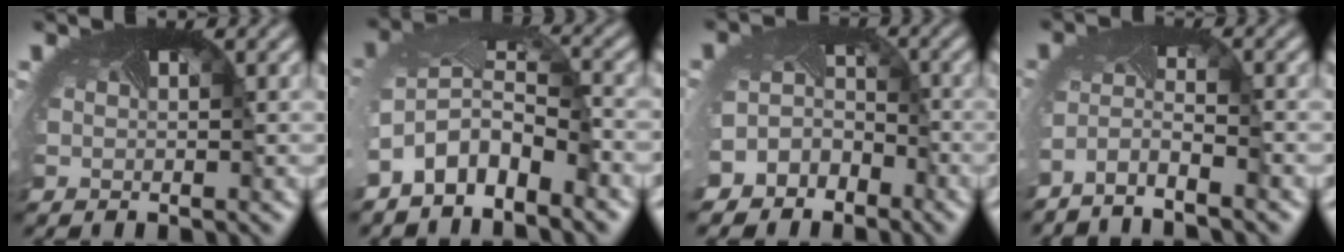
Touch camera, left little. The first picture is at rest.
{"total": 5.5, "force": [-3.5, 2.6, 3.3], "torque": [-0.088, -0.006, -0.071]}
{"total": 5.0, "force": [-3.6, 3.5, -0.1], "torque": [-0.001, -0.003, -0.050]}
{"total": 2.8, "force": [-2.6, 0.1, 1.2], "torque": [-0.042, -0.010, -0.055]}